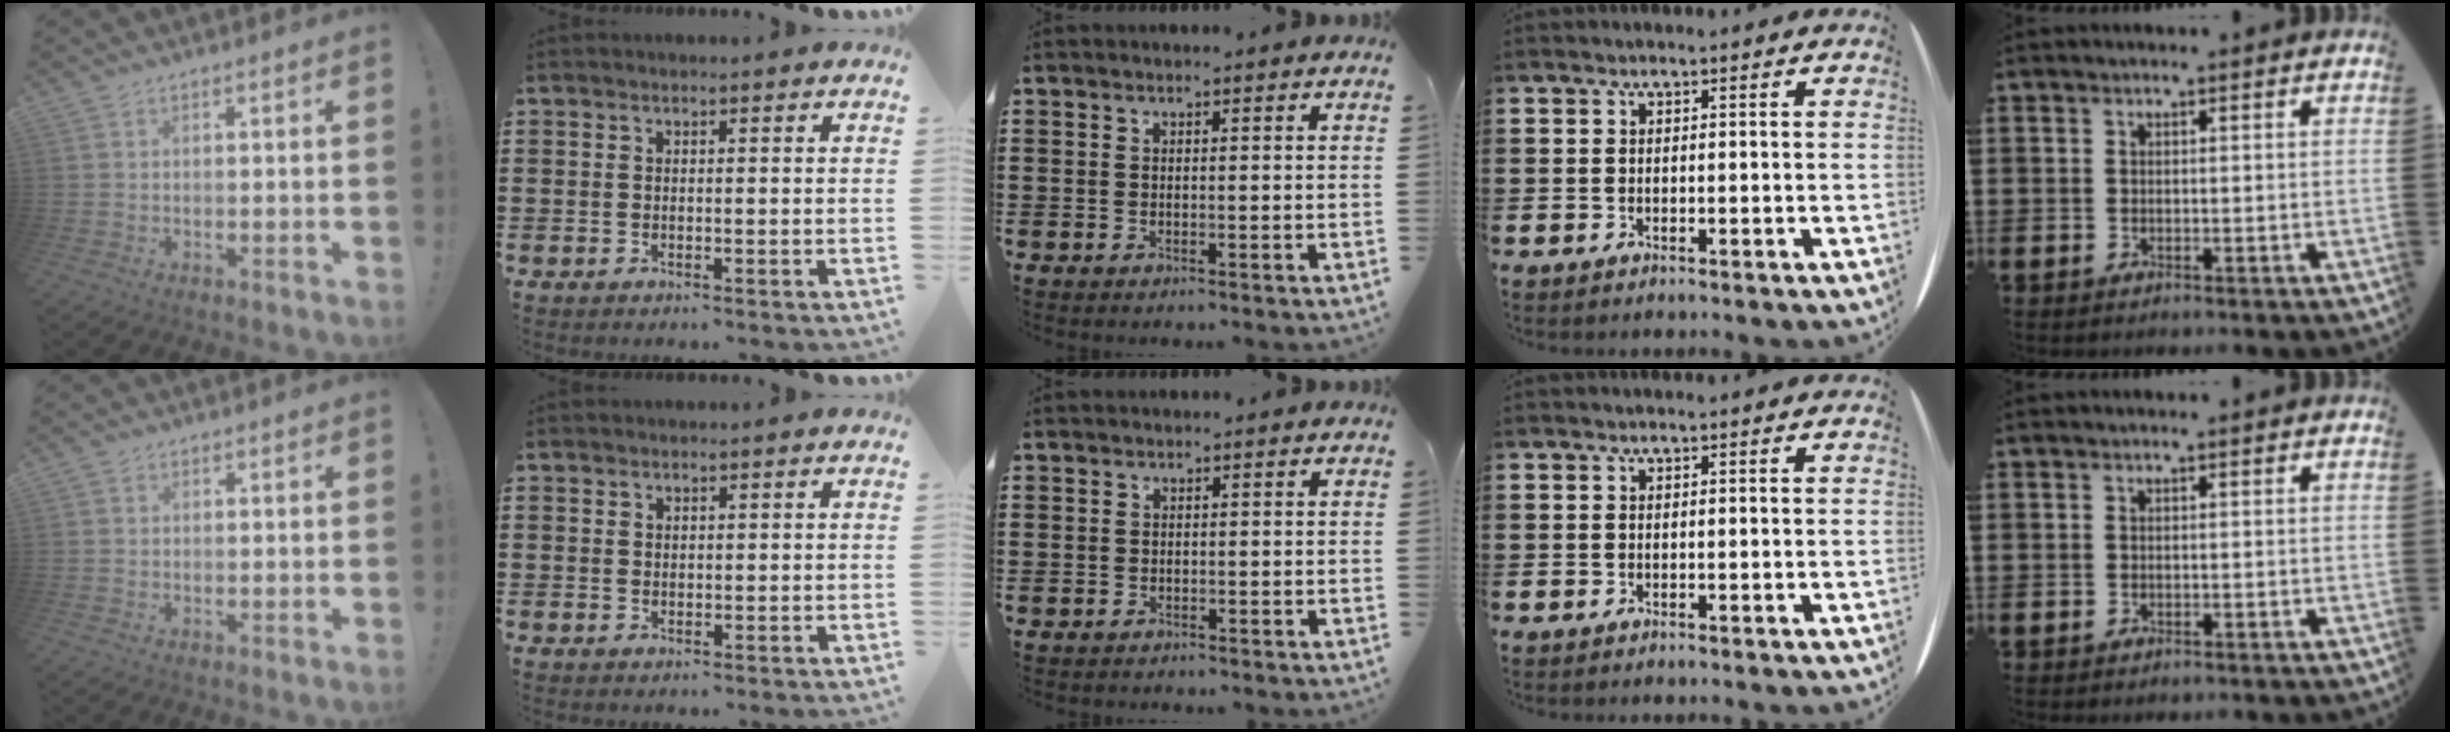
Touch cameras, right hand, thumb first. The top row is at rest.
{"thumb": {"total": 0.7, "force": [0.2, 0.6, 0.0], "torque": [0.006, -0.002, 0.002]}, "index": {"total": 0.8, "force": [0.6, 0.5, 0.2], "torque": [-0.004, 0.002, 0.012]}, "middle": {"total": 0.6, "force": [-0.4, 0.4, -0.1], "torque": [0.002, 0.004, -0.011]}}